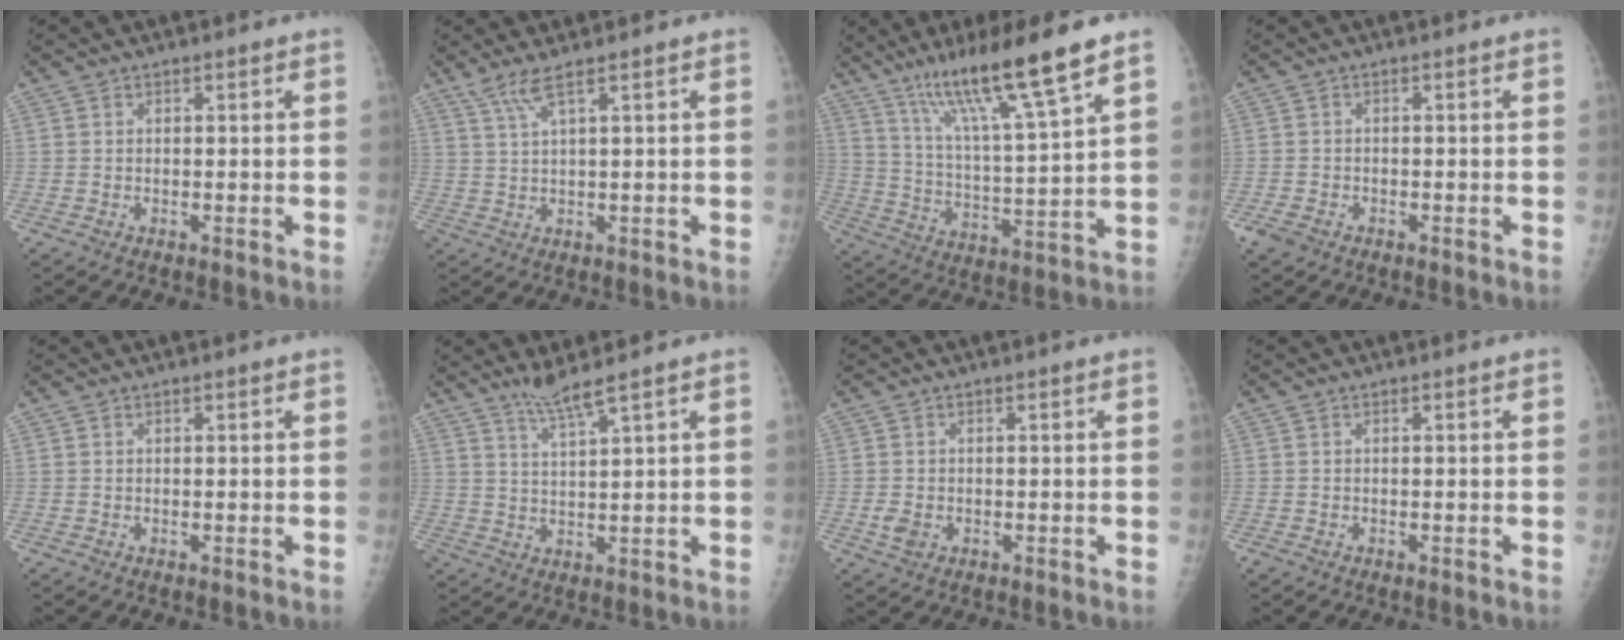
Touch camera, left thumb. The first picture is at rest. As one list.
[{"total": 3.5, "force": [2.4, 0.1, 2.6], "torque": [-0.065, -0.002, 0.059]}, {"total": 16.7, "force": [11.2, 0.7, 12.3], "torque": [-0.208, -0.054, 0.198]}, {"total": 2.6, "force": [-1.5, 1.8, 1.1], "torque": [-0.020, 0.002, -0.027]}, {"total": 0.0}, {"total": 4.1, "force": [3.3, -0.7, 2.3], "torque": [-0.046, -0.026, 0.072]}, {"total": 2.4, "force": [-0.6, 1.9, 1.3], "torque": [-0.022, 0.000, -0.009]}, {"total": 0.7, "force": [-0.4, 0.5, 0.3], "torque": [-0.007, 0.000, -0.009]}]